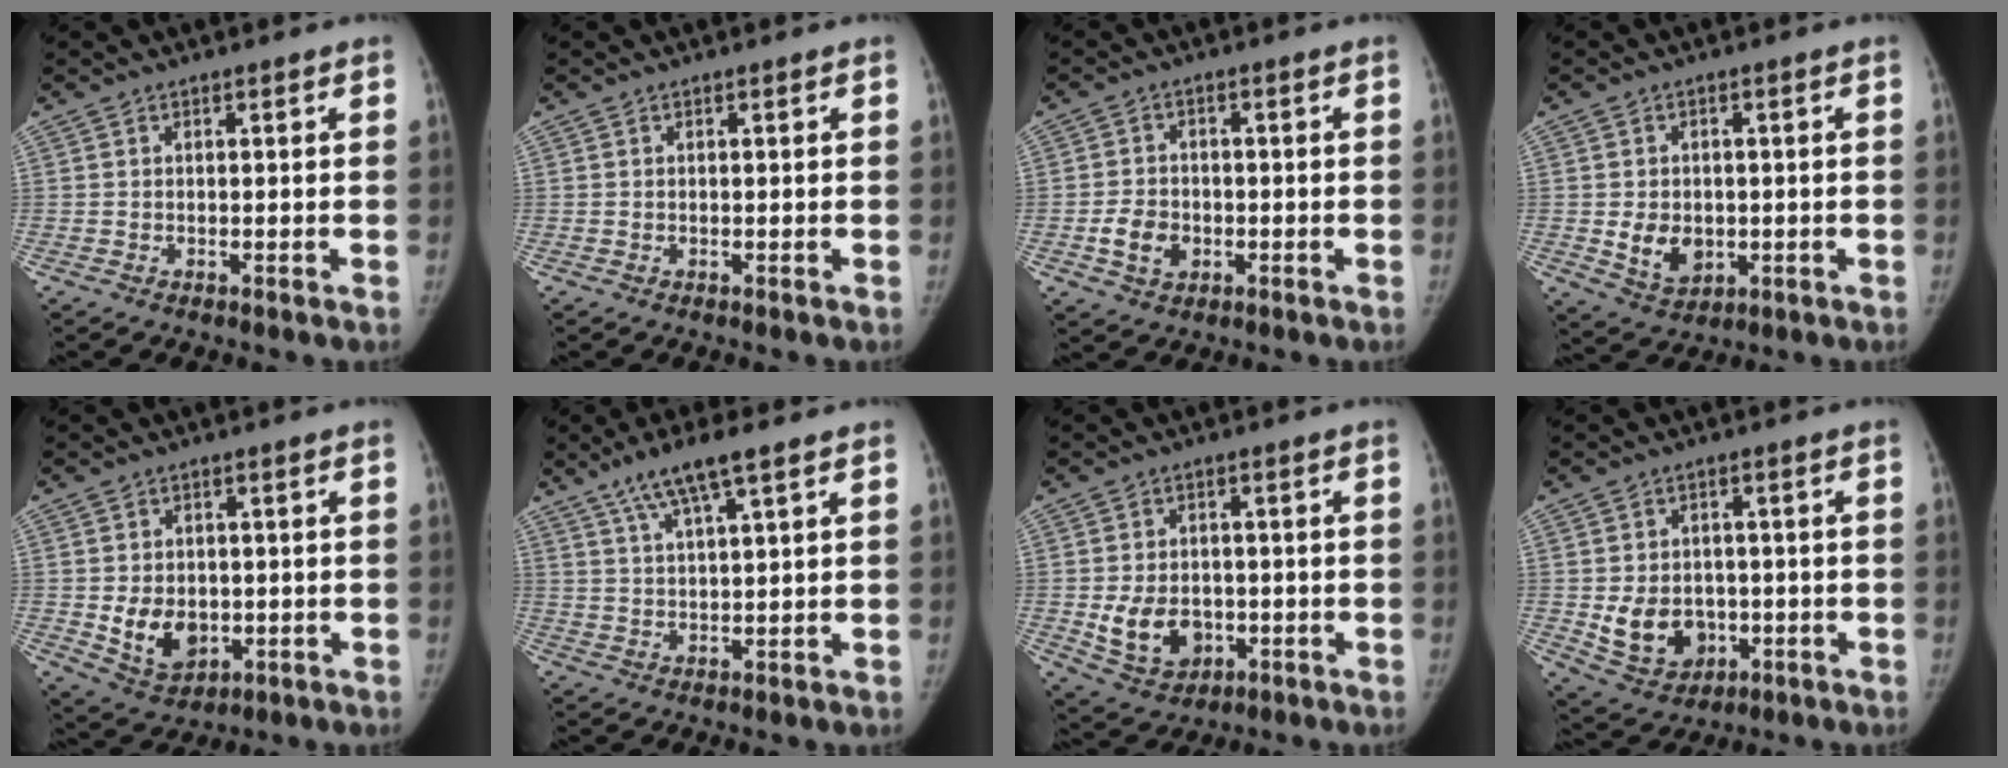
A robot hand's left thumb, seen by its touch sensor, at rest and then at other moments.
{"total": 0.0}
{"total": 5.8, "force": [-1.6, 4.5, 3.2], "torque": [-0.044, 0.009, -0.026]}
{"total": 6.8, "force": [-0.8, 5.4, 4.2], "torque": [-0.048, -0.004, 0.000]}
{"total": 8.5, "force": [-1.1, 6.5, 5.4], "torque": [-0.065, -0.005, -0.001]}
{"total": 7.9, "force": [4.9, 1.2, 6.1], "torque": [-0.119, -0.009, 0.095]}
{"total": 9.6, "force": [-1.8, 7.3, 5.9], "torque": [-0.079, 0.003, -0.014]}
{"total": 10.3, "force": [-1.7, 8.3, 5.8], "torque": [-0.067, 0.004, -0.008]}